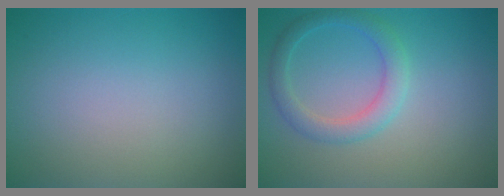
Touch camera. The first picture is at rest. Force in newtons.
{"total": 2.7, "press": 2.7, "slide": 0.2}